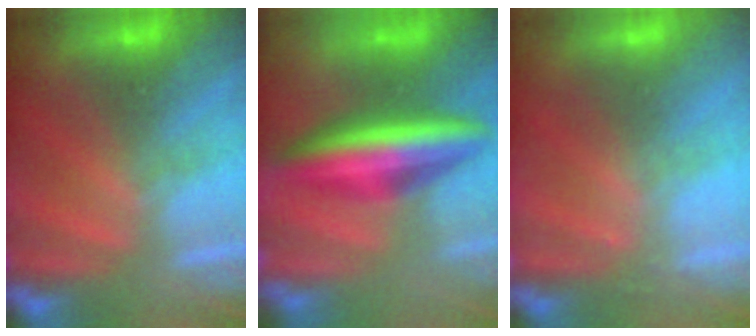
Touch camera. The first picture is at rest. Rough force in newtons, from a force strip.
{"total": 8.5}
{"total": 2.2}